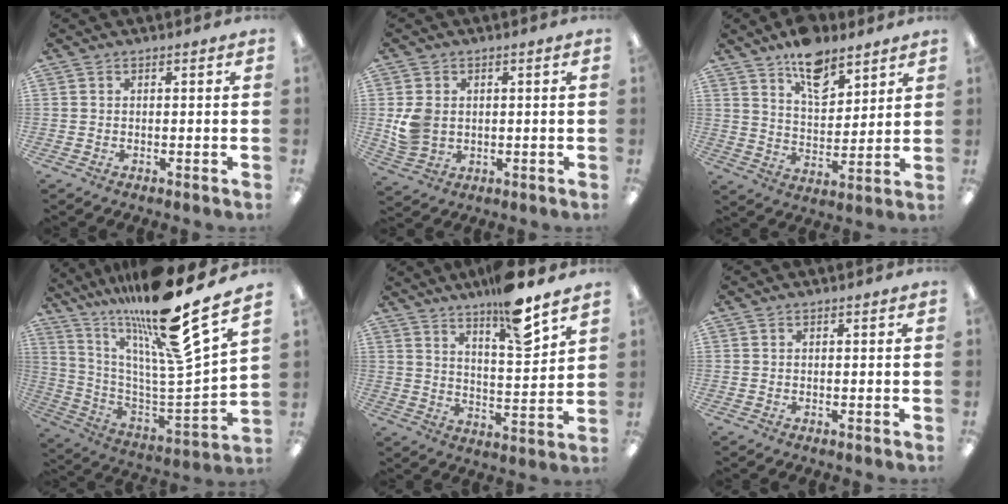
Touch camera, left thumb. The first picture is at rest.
{"total": 6.3, "force": [0.9, 5.2, 3.5], "torque": [-0.066, 0.002, 0.017]}
{"total": 11.5, "force": [8.5, 5.6, 5.3], "torque": [-0.073, -0.049, 0.152]}
{"total": 21.5, "force": [16.3, 1.3, 13.9], "torque": [-0.217, -0.130, 0.249]}
{"total": 14.5, "force": [11.8, 1.8, 8.3], "torque": [-0.141, -0.078, 0.192]}
{"total": 0.0}